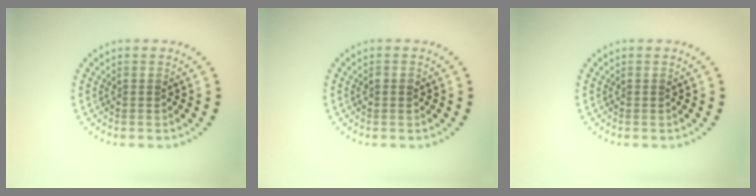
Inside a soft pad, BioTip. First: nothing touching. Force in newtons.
{"total": 1.0, "press": 0.9, "slide": 0.2}
{"total": 0.0}